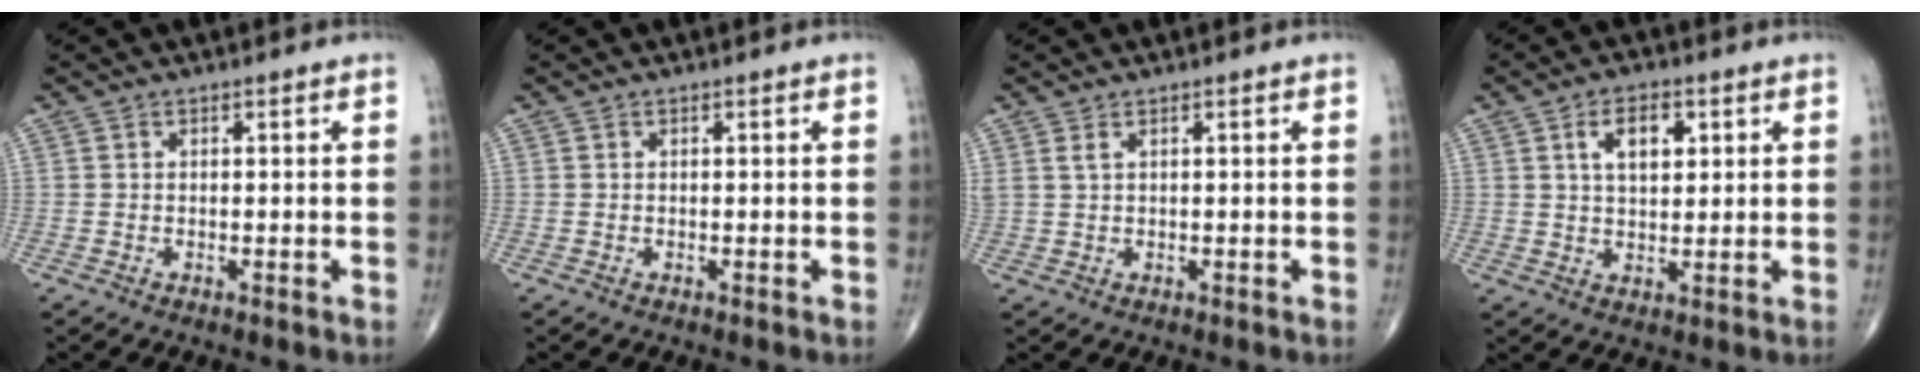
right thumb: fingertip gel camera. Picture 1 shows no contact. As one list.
[{"total": 0.0}, {"total": 1.5, "force": [0.9, 0.5, 1.1], "torque": [-0.028, 0.007, 0.027]}, {"total": 6.6, "force": [2.4, 3.6, 5.0], "torque": [-0.067, -0.006, 0.041]}]